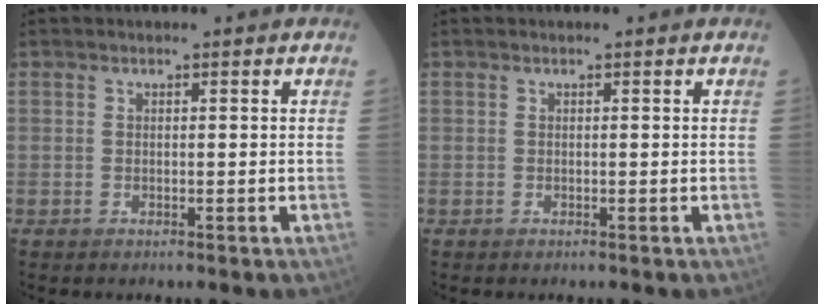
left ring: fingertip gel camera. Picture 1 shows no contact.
{"total": 0.0}